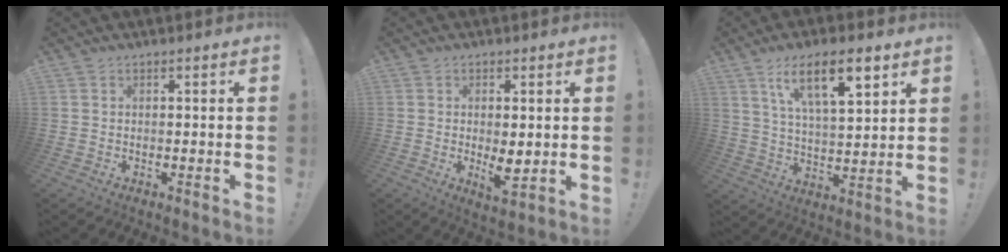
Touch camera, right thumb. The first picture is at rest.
{"total": 5.7, "force": [0.0, 2.3, 5.3], "torque": [-0.076, -0.011, 0.003]}
{"total": 14.6, "force": [7.8, 4.6, 11.4], "torque": [-0.183, -0.027, 0.125]}